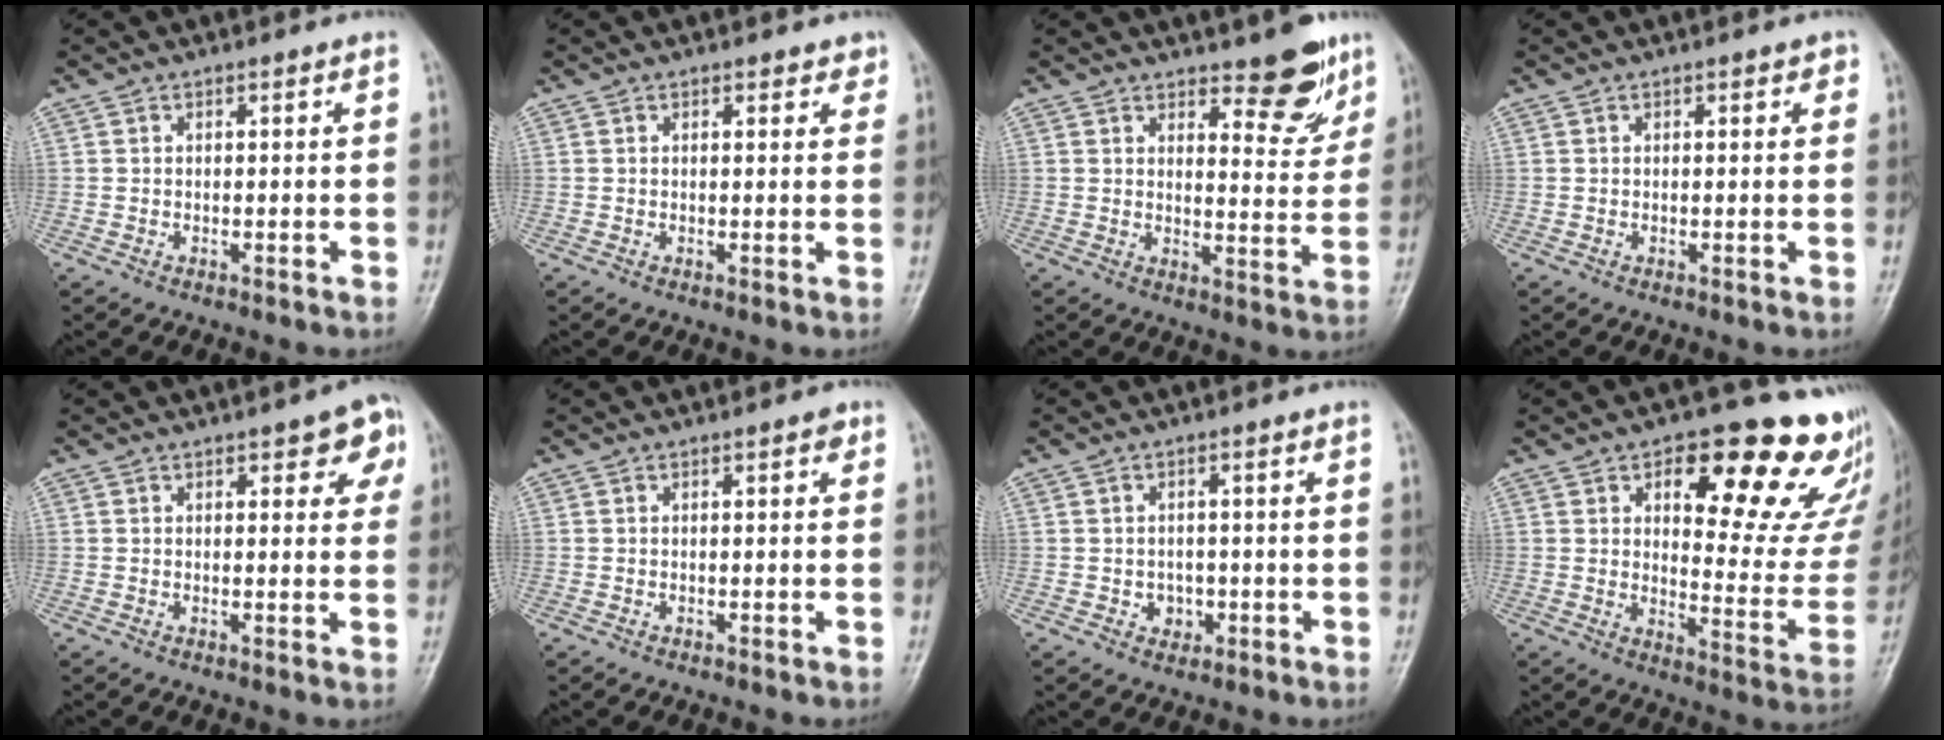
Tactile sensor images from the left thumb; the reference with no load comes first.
{"total": 1.9, "force": [1.4, 1.1, 0.8], "torque": [0.011, -0.005, 0.010]}
{"total": 8.6, "force": [6.1, 3.2, 5.2], "torque": [-0.037, -0.044, 0.085]}
{"total": 1.3, "force": [0.6, 0.7, 0.8], "torque": [0.001, 0.000, 0.004]}
{"total": 6.2, "force": [2.7, 2.7, 4.9], "torque": [-0.028, -0.005, 0.023]}
{"total": 0.9, "force": [0.4, 0.5, 0.7], "torque": [-0.003, 0.001, 0.000]}
{"total": 2.9, "force": [-0.7, 2.5, 1.2], "torque": [-0.002, 0.004, -0.005]}
{"total": 23.3, "force": [13.0, 9.2, 17.0], "torque": [-0.159, -0.062, 0.170]}